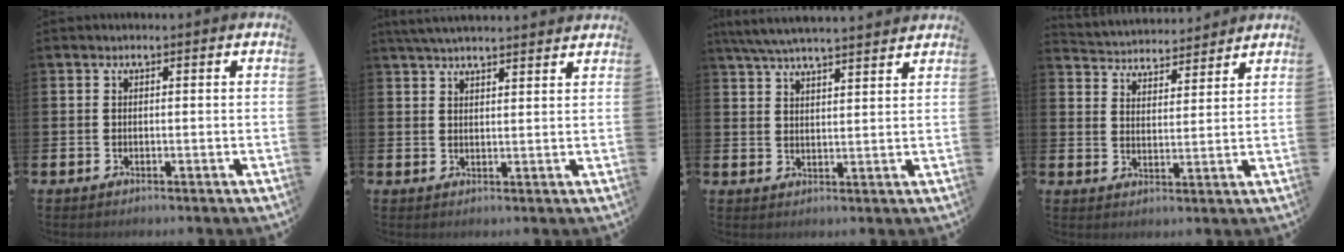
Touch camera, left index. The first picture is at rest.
{"total": 4.1, "force": [3.9, 0.3, 1.0], "torque": [-0.023, -0.012, 0.072]}
{"total": 5.9, "force": [5.7, 0.2, 1.8], "torque": [-0.051, -0.022, 0.103]}
{"total": 4.4, "force": [4.3, 1.0, -0.3], "torque": [-0.005, -0.036, 0.072]}